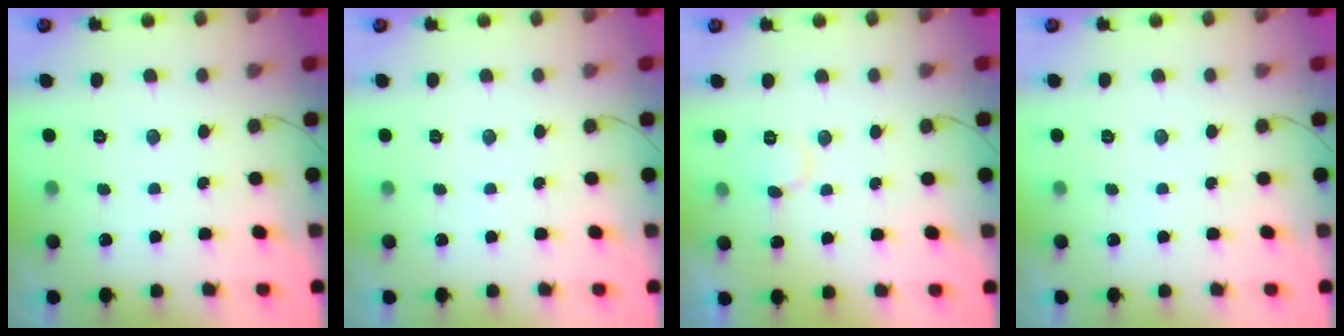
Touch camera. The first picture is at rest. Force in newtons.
{"total": 0.0}
{"total": 5.6, "press": 5.6, "slide": 0.5}
{"total": 0.0}